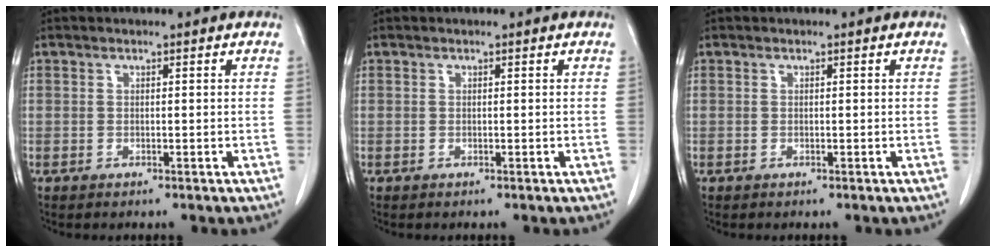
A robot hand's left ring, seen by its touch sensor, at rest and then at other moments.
{"total": 0.0}
{"total": 0.0}